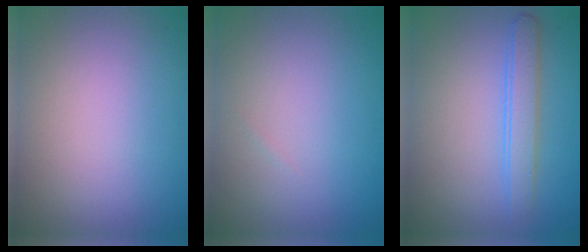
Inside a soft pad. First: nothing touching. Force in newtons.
{"total": 0.0}
{"total": 2.5, "press": 2.5, "slide": 0.1}